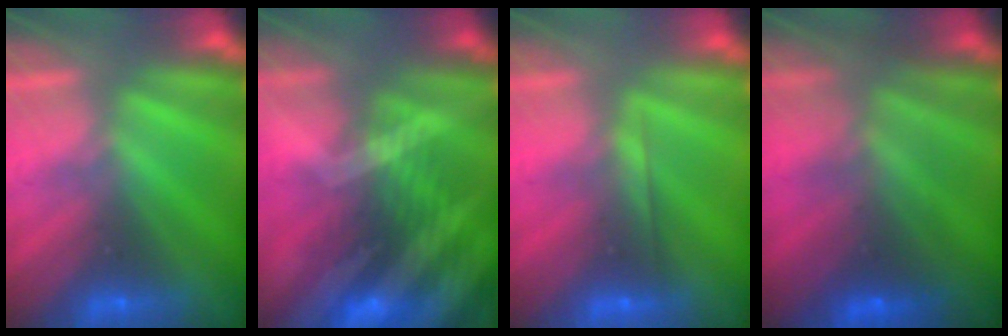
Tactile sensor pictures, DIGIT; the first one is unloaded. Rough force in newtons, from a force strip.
{"total": 9.6}
{"total": 1.9}
{"total": 7.5}